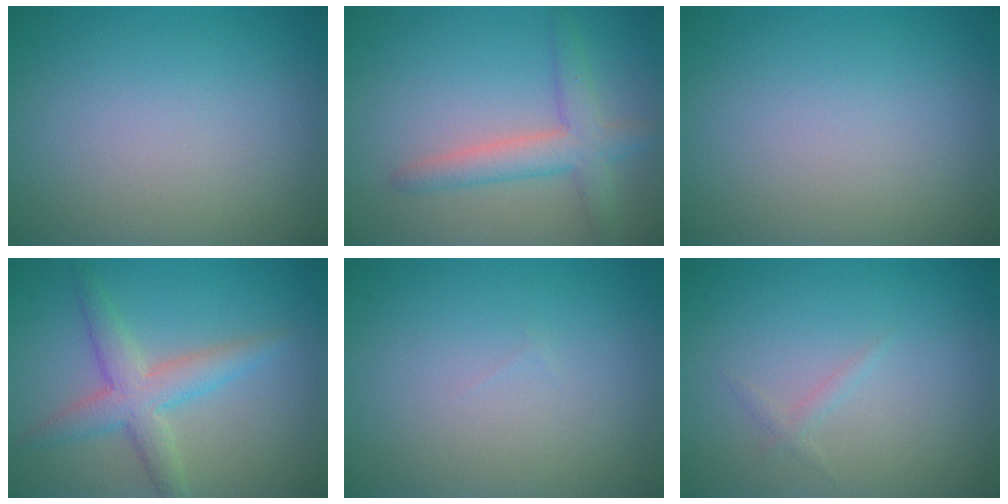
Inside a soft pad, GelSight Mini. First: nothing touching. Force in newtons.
{"total": 3.7, "press": 3.7, "slide": 0.1}
{"total": 0.0}
{"total": 4.0, "press": 4.0, "slide": 0.1}
{"total": 0.0}
{"total": 0.7, "press": 0.7, "slide": 0.1}